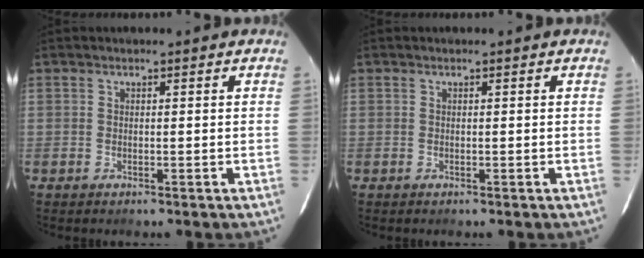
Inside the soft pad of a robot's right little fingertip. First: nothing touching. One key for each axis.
{"total": 0.0}